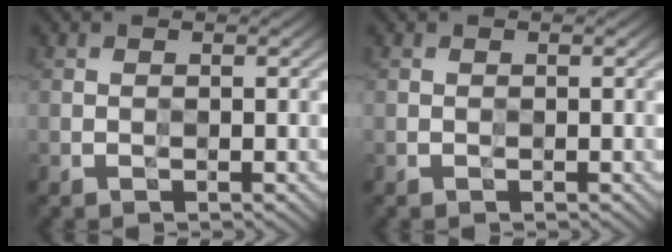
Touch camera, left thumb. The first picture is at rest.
{"total": 0.0}